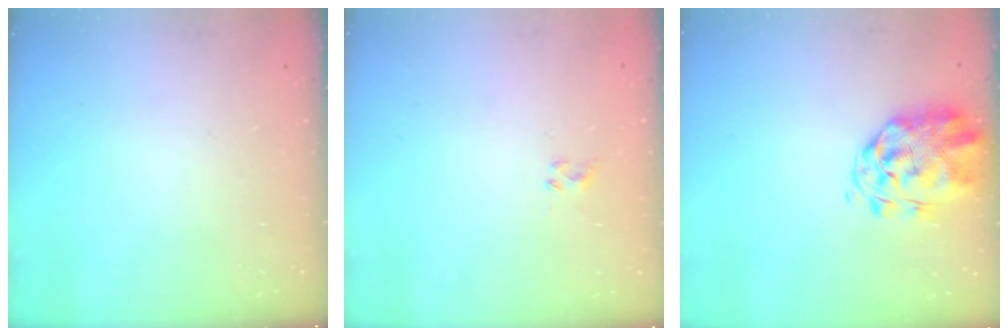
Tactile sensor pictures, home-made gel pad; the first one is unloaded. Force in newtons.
{"total": 2.2, "press": 2.1, "slide": 0.7}
{"total": 3.3, "press": 3.2, "slide": 0.9}